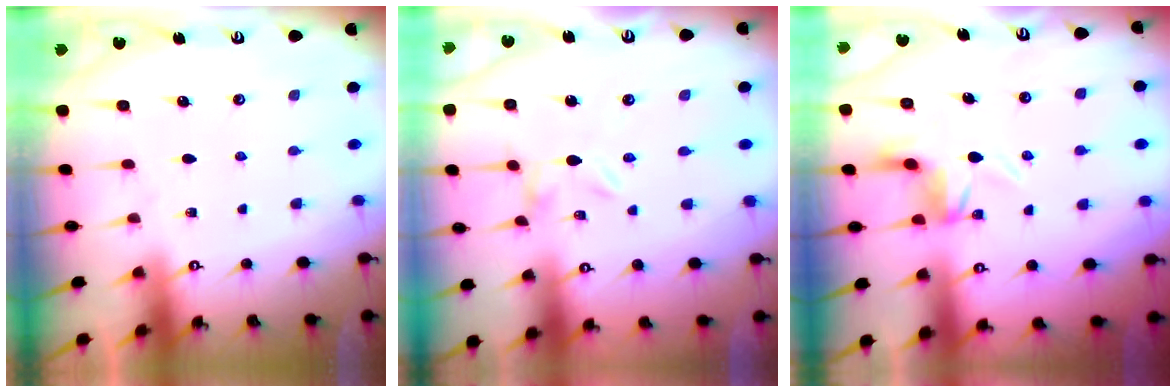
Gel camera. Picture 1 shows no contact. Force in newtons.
{"total": 0.0}
{"total": 4.4, "press": 4.4, "slide": 0.5}